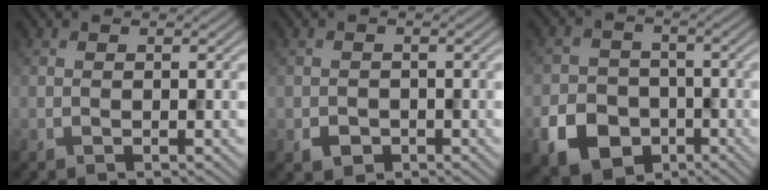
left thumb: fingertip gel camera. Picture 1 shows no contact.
{"total": 1.9, "force": [-0.9, 1.5, 0.7], "torque": [-0.011, -0.007, -0.018]}
{"total": 7.8, "force": [-3.8, 6.0, 3.3], "torque": [-0.073, -0.020, -0.072]}